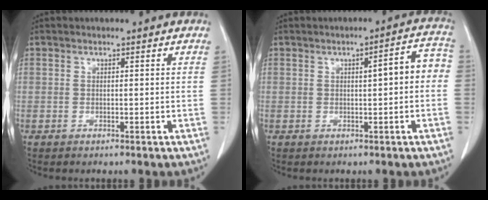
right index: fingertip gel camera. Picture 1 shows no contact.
{"total": 5.4, "force": [0.2, 1.1, 5.3], "torque": [-0.067, 0.025, 0.000]}